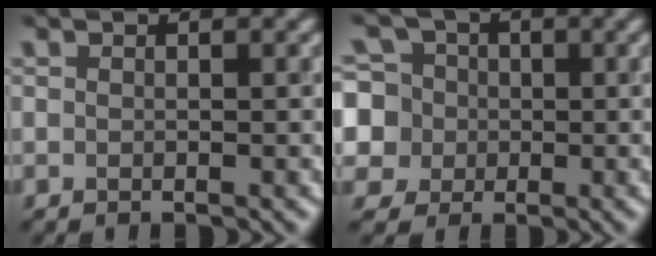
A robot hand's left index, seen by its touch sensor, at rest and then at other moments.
{"total": 8.4, "force": [0.9, 7.8, 2.8], "torque": [-0.073, 0.031, -0.009]}